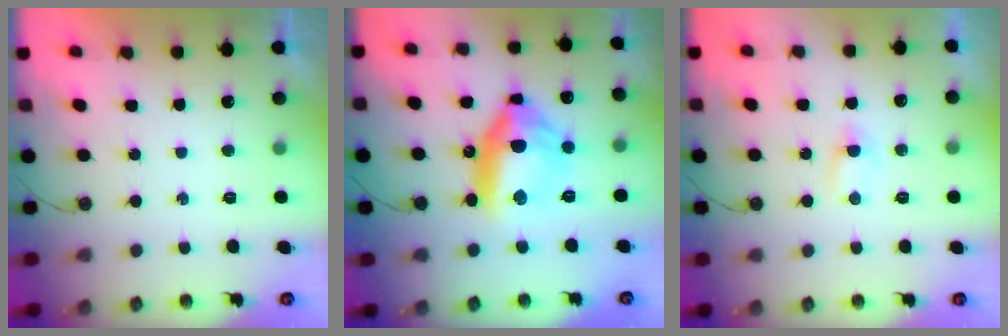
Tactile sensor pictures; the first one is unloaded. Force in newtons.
{"total": 14.7, "press": 14.6, "slide": 2.0}
{"total": 3.0, "press": 2.9, "slide": 0.3}